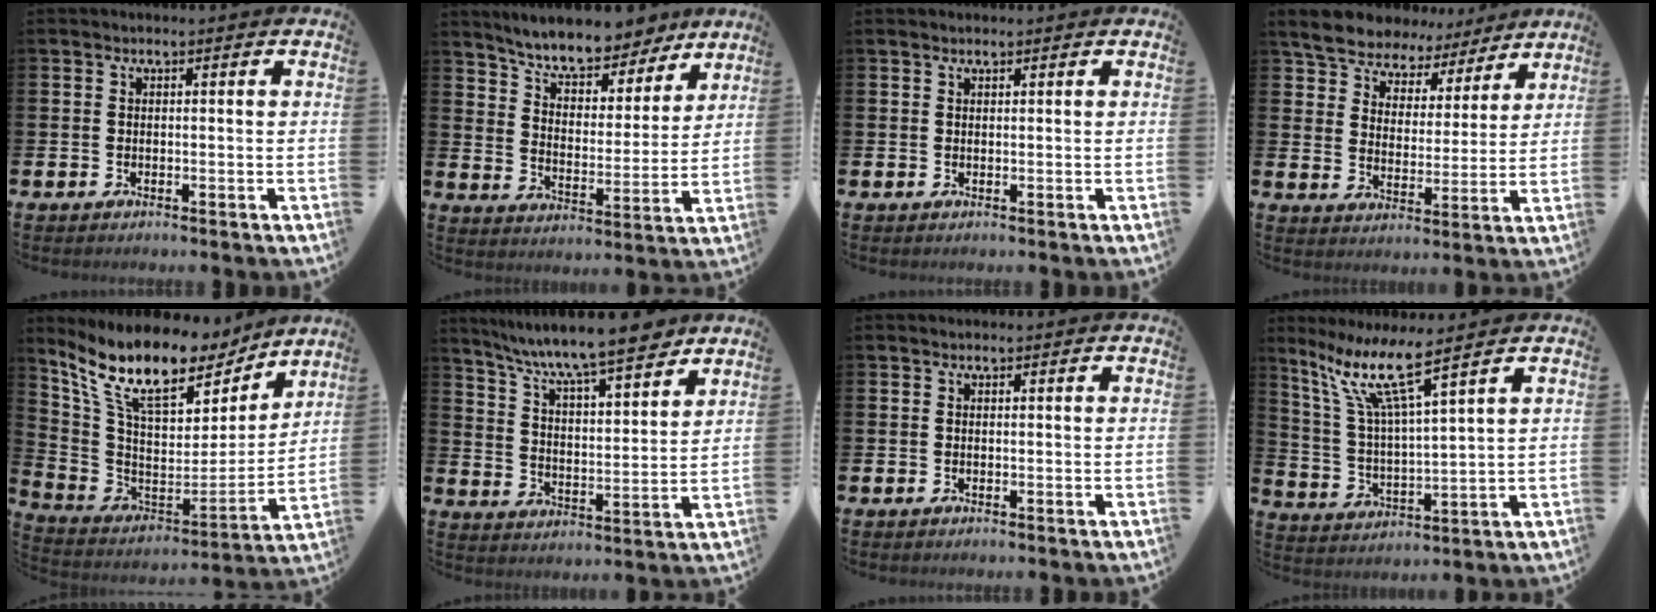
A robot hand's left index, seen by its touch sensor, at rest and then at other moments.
{"total": 8.5, "force": [7.9, 2.1, 2.3], "torque": [-0.078, -0.053, 0.139]}
{"total": 0.7, "force": [0.7, 0.2, 0.0], "torque": [0.000, 0.000, 0.013]}
{"total": 7.4, "force": [6.9, 2.7, 0.7], "torque": [-0.052, -0.045, 0.123]}
{"total": 13.1, "force": [10.7, 4.4, 6.1], "torque": [-0.161, -0.058, 0.189]}
{"total": 9.6, "force": [8.6, 1.0, 4.1], "torque": [-0.109, -0.052, 0.147]}
{"total": 0.0}
{"total": 9.4, "force": [7.1, 1.0, 6.0], "torque": [-0.148, -0.033, 0.121]}